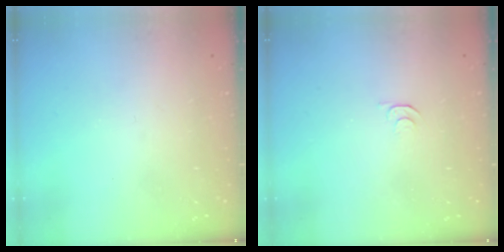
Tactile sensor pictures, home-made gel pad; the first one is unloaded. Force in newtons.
{"total": 3.9, "press": 3.8, "slide": 0.5}